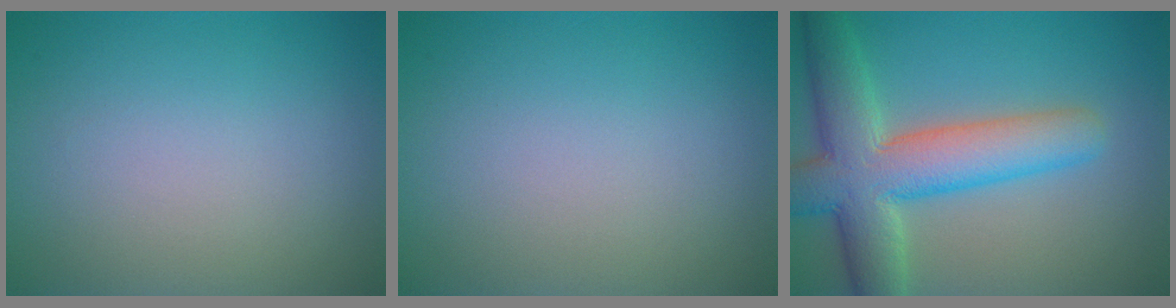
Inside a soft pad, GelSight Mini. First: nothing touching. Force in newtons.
{"total": 0.0}
{"total": 9.1, "press": 9.1, "slide": 0.3}